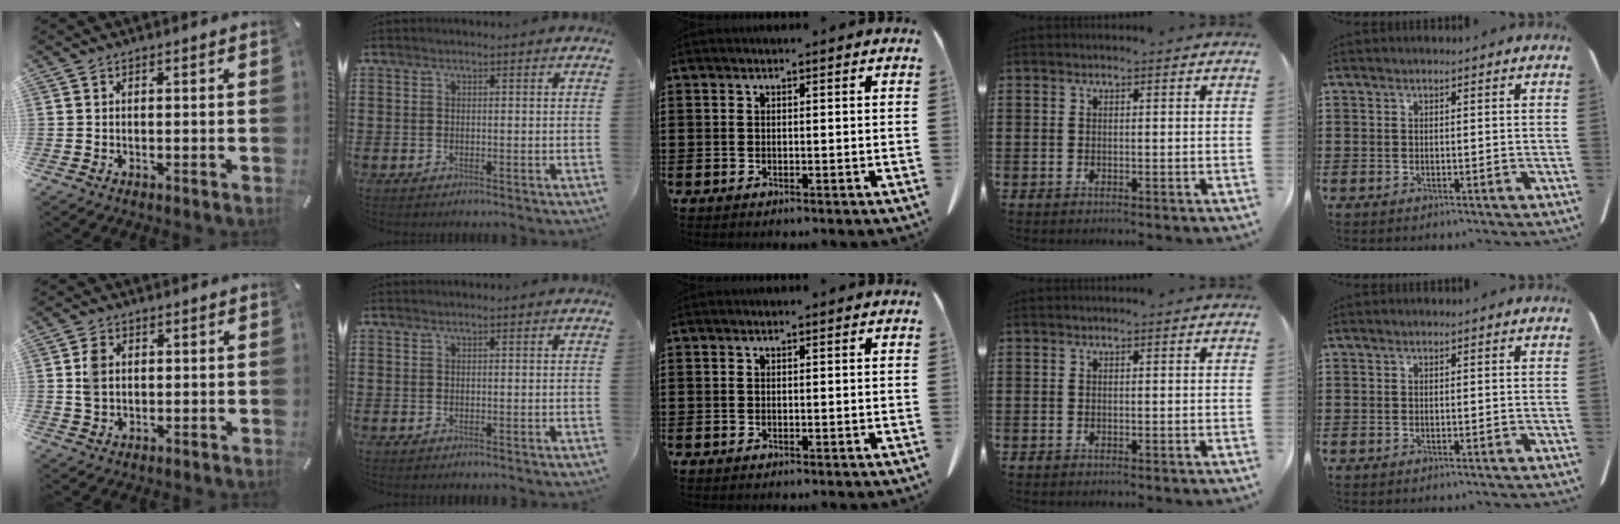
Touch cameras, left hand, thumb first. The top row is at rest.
{"thumb": {"total": 4.6, "force": [0.6, 3.6, 2.8], "torque": [-0.057, 0.003, 0.009]}}